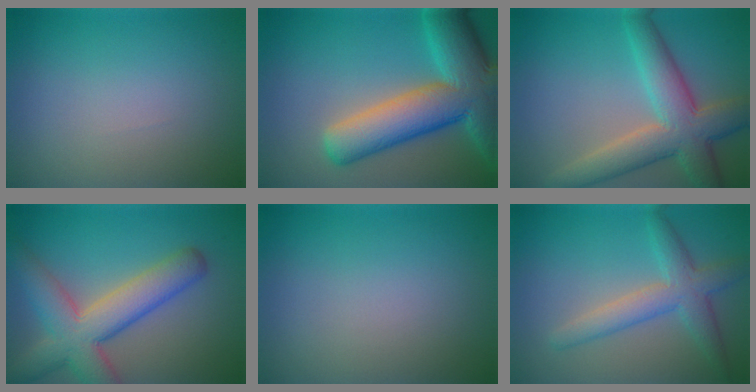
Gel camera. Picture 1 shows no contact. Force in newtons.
{"total": 12.0, "press": 12.0, "slide": 0.8}
{"total": 7.6, "press": 7.6, "slide": 0.5}
{"total": 8.3, "press": 8.3, "slide": 0.7}
{"total": 0.0}
{"total": 4.3, "press": 4.3, "slide": 0.2}